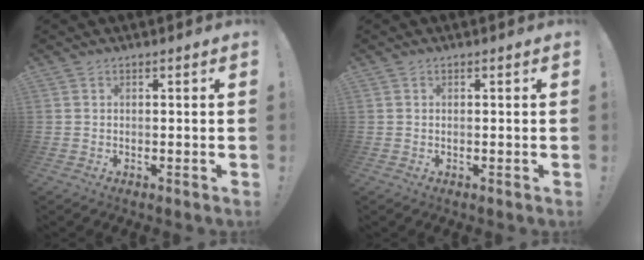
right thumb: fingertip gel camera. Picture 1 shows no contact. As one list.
[{"total": 0.0}]